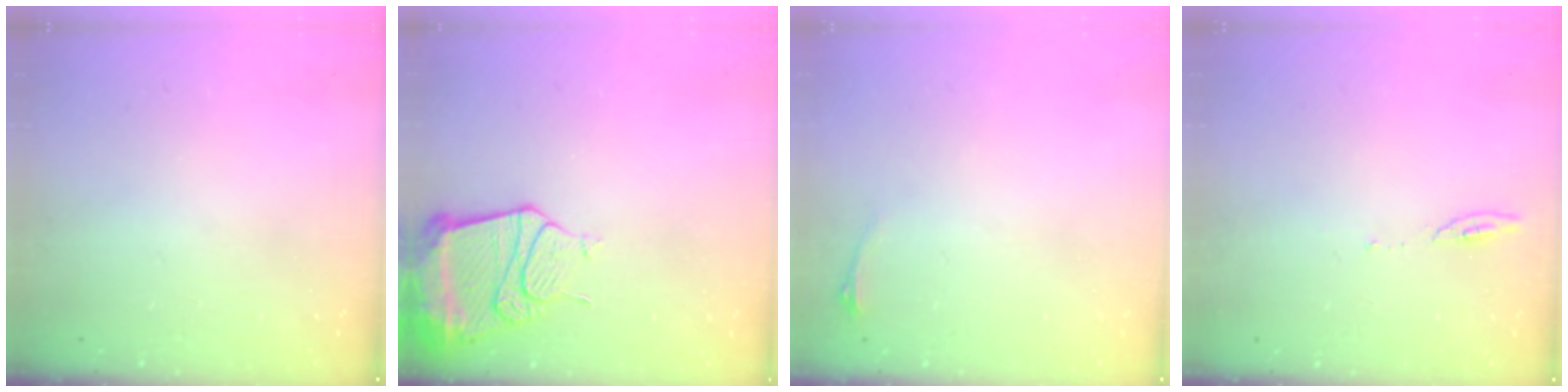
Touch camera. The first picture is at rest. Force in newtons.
{"total": 14.5, "press": 14.4, "slide": 1.7}
{"total": 2.9, "press": 2.6, "slide": 1.5}
{"total": 4.8, "press": 4.8, "slide": 0.6}